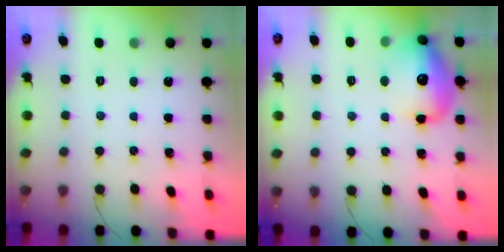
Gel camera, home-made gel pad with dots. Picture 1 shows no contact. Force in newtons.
{"total": 14.9, "press": 14.8, "slide": 1.4}